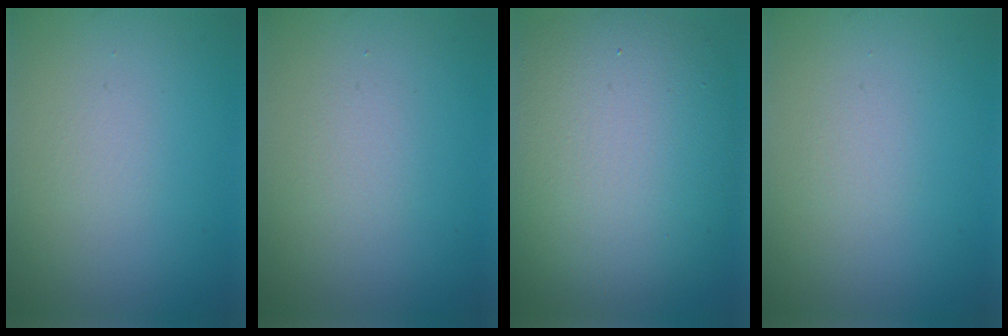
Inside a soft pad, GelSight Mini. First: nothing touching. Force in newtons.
{"total": 1.2, "press": 1.2, "slide": 0.1}
{"total": 13.0, "press": 13.0, "slide": 0.9}
{"total": 0.7, "press": 0.7, "slide": 0.0}